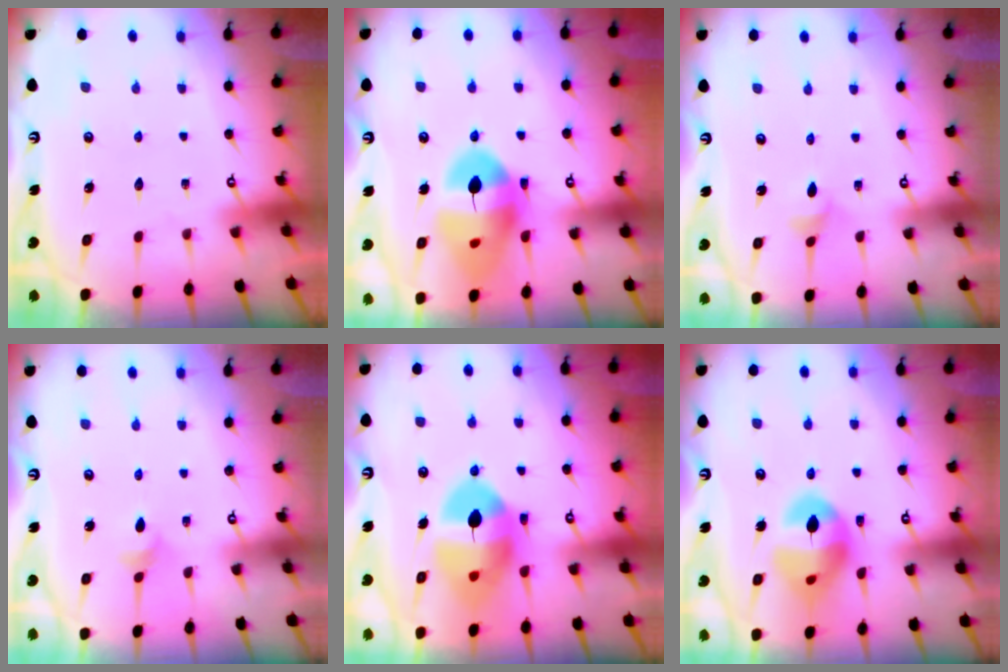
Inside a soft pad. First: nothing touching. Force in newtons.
{"total": 17.1, "press": 16.9, "slide": 2.2}
{"total": 2.9, "press": 2.9, "slide": 0.5}
{"total": 3.3, "press": 3.2, "slide": 0.8}
{"total": 14.6, "press": 14.5, "slide": 2.0}
{"total": 15.6, "press": 15.5, "slide": 1.8}